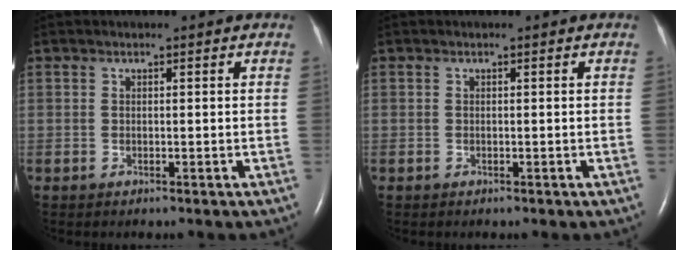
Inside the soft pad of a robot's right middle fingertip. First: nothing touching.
{"total": 0.0}